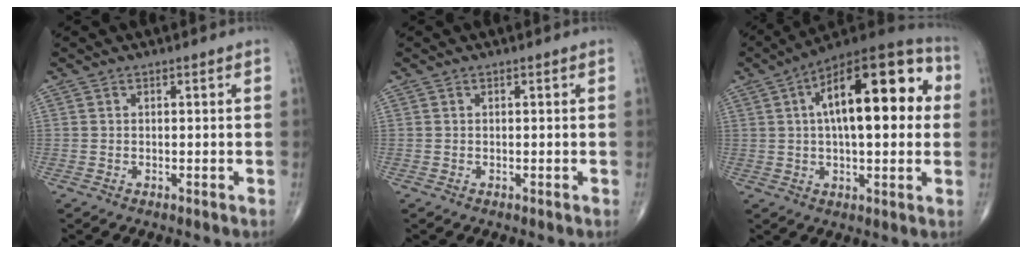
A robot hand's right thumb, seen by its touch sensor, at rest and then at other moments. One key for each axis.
{"total": 0.0}
{"total": 22.5, "fx": 4.4, "fy": 9.2, "fz": 20.0, "tx": -0.285, "ty": 0.025, "tz": 0.057}